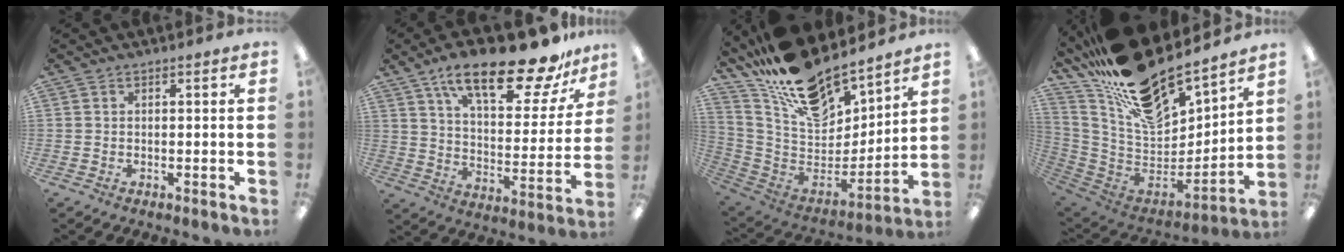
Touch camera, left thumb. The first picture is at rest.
{"total": 22.2, "force": [15.7, 7.0, 14.1], "torque": [-0.226, -0.093, 0.261]}
{"total": 19.3, "force": [16.4, 6.7, 7.7], "torque": [-0.162, -0.128, 0.293]}
{"total": 23.7, "force": [18.0, 9.2, 12.4], "torque": [-0.215, -0.124, 0.315]}